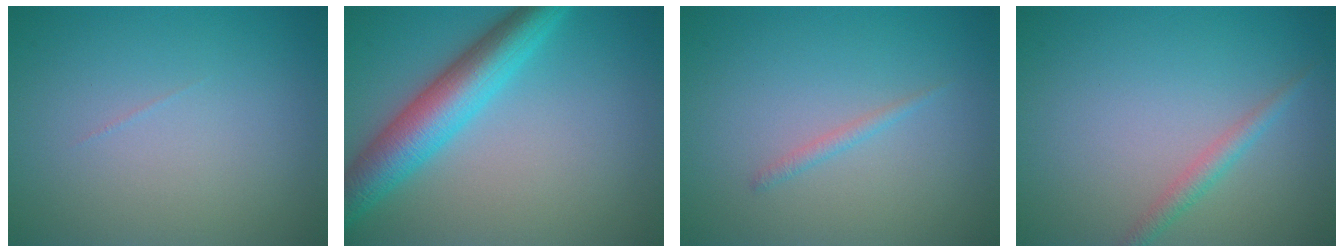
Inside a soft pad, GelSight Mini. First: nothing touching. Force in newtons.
{"total": 6.4, "press": 6.4, "slide": 0.2}
{"total": 0.8, "press": 0.8, "slide": 0.0}
{"total": 1.6, "press": 1.6, "slide": 0.0}